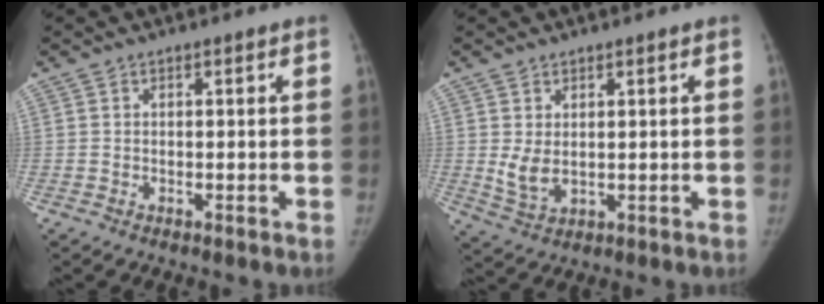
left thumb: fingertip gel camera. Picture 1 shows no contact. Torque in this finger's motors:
{"motor_torque": [0.68, 0.74, 0.67, -0.63, 0.17]}